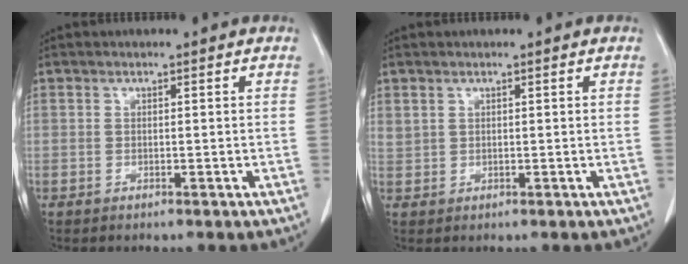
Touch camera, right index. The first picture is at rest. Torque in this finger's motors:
{"motor_torque": [0.06, 0.00, 0.01, 0.02]}